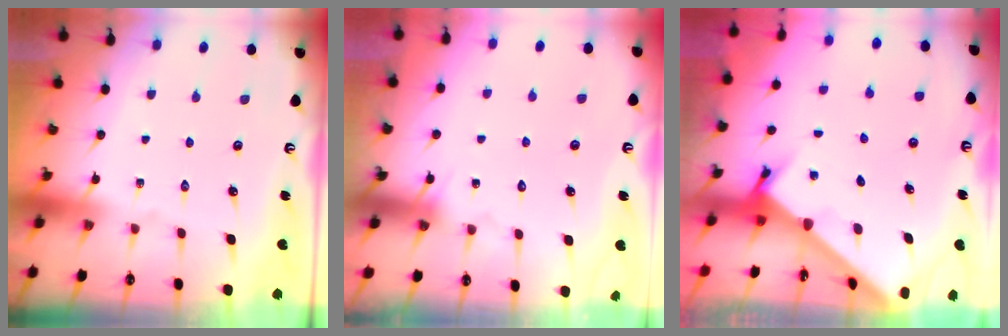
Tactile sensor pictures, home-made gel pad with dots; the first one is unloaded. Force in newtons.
{"total": 5.6, "press": 5.5, "slide": 0.4}
{"total": 2.6, "press": 2.6, "slide": 0.3}